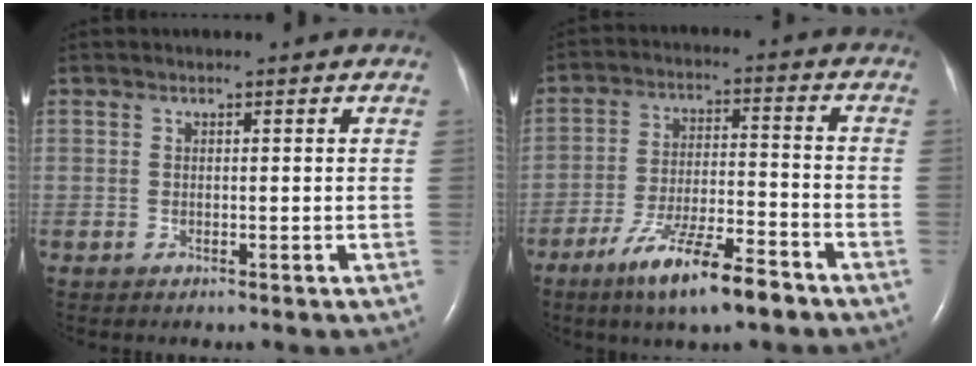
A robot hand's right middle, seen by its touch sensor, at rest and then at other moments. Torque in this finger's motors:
{"motor_torque": [1.11, -1.02, 0.24, 0.12]}